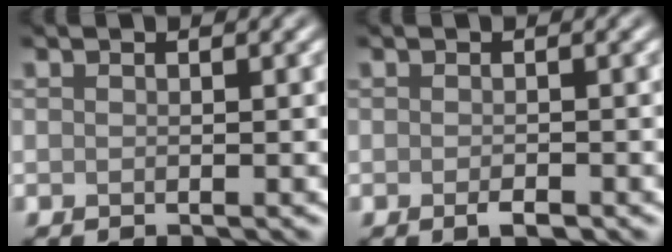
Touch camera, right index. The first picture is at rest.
{"total": 1.2, "force": [-0.7, 0.4, 0.9], "torque": [-0.017, -0.004, -0.010]}